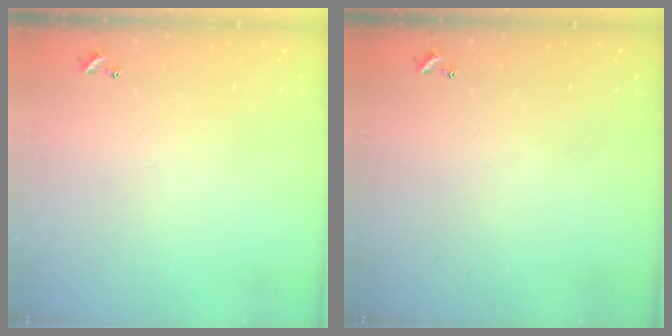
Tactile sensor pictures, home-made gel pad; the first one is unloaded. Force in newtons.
{"total": 0.0}